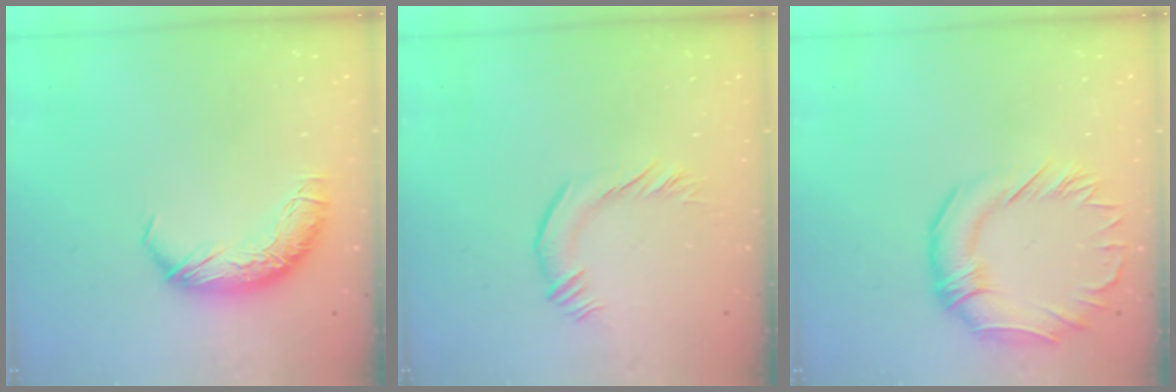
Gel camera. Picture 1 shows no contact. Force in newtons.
{"total": 1.8, "press": 1.6, "slide": 0.7}
{"total": 3.3, "press": 3.1, "slide": 1.0}